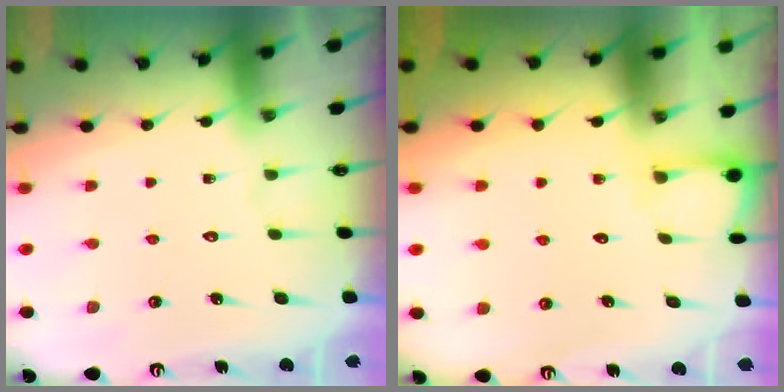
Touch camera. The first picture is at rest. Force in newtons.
{"total": 2.8, "press": 2.8, "slide": 0.2}